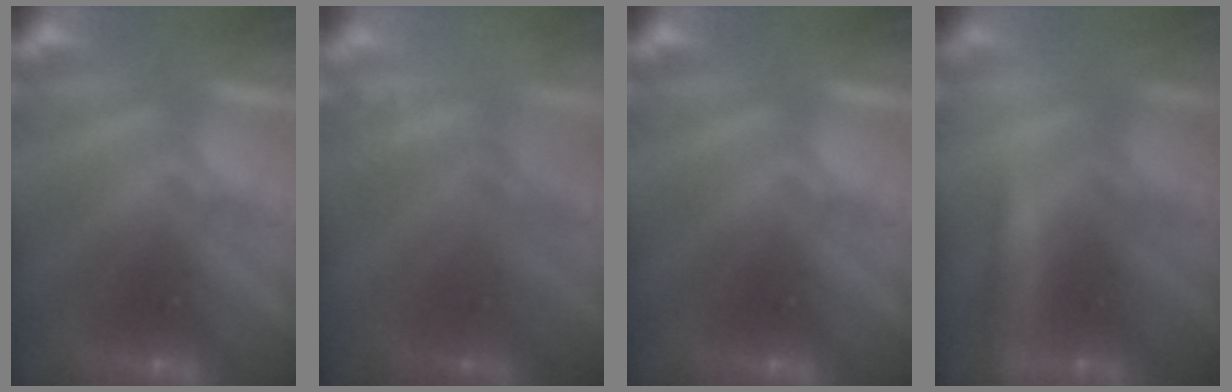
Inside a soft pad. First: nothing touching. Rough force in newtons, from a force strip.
{"total": 2.2}
{"total": 0.0}
{"total": 2.1}